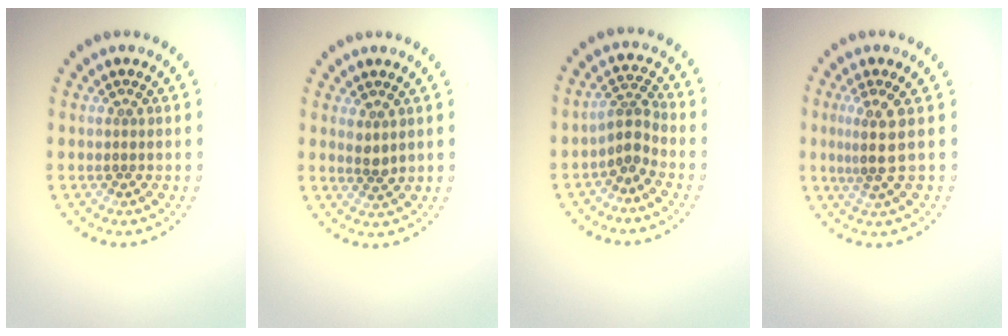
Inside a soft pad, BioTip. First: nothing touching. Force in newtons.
{"total": 1.2, "press": 1.0, "slide": 0.6}
{"total": 2.3, "press": 1.6, "slide": 1.6}
{"total": 2.5, "press": 1.7, "slide": 1.9}